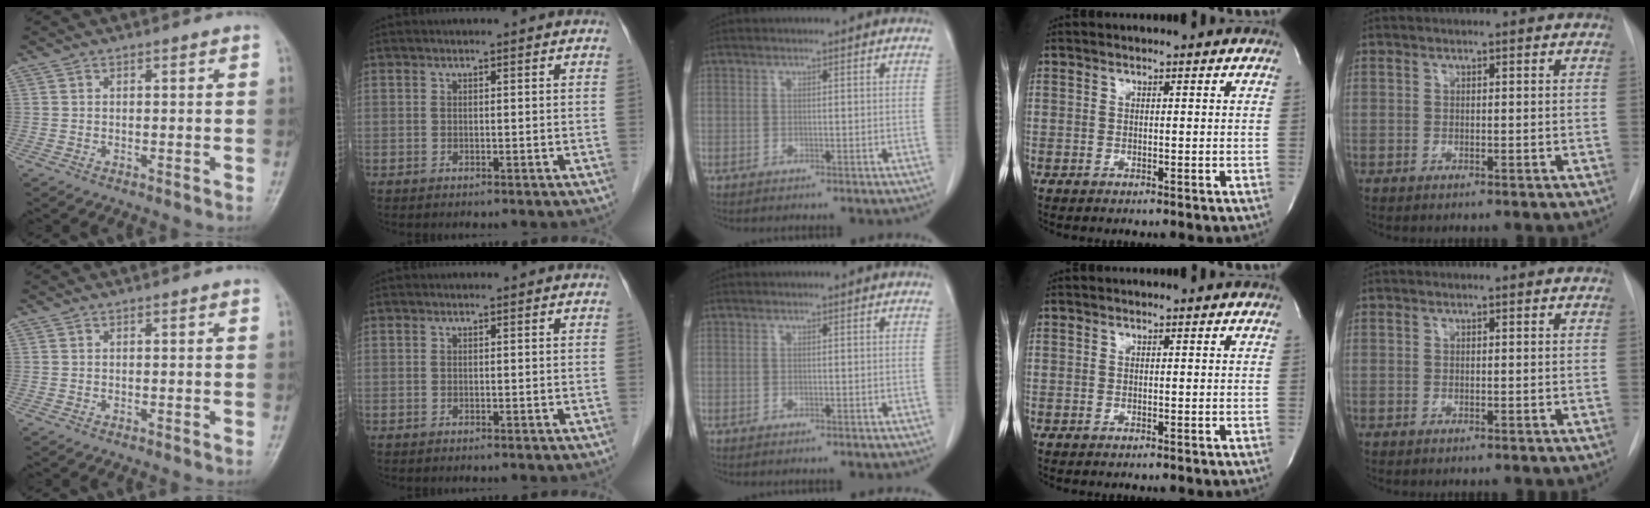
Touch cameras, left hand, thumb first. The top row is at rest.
{}